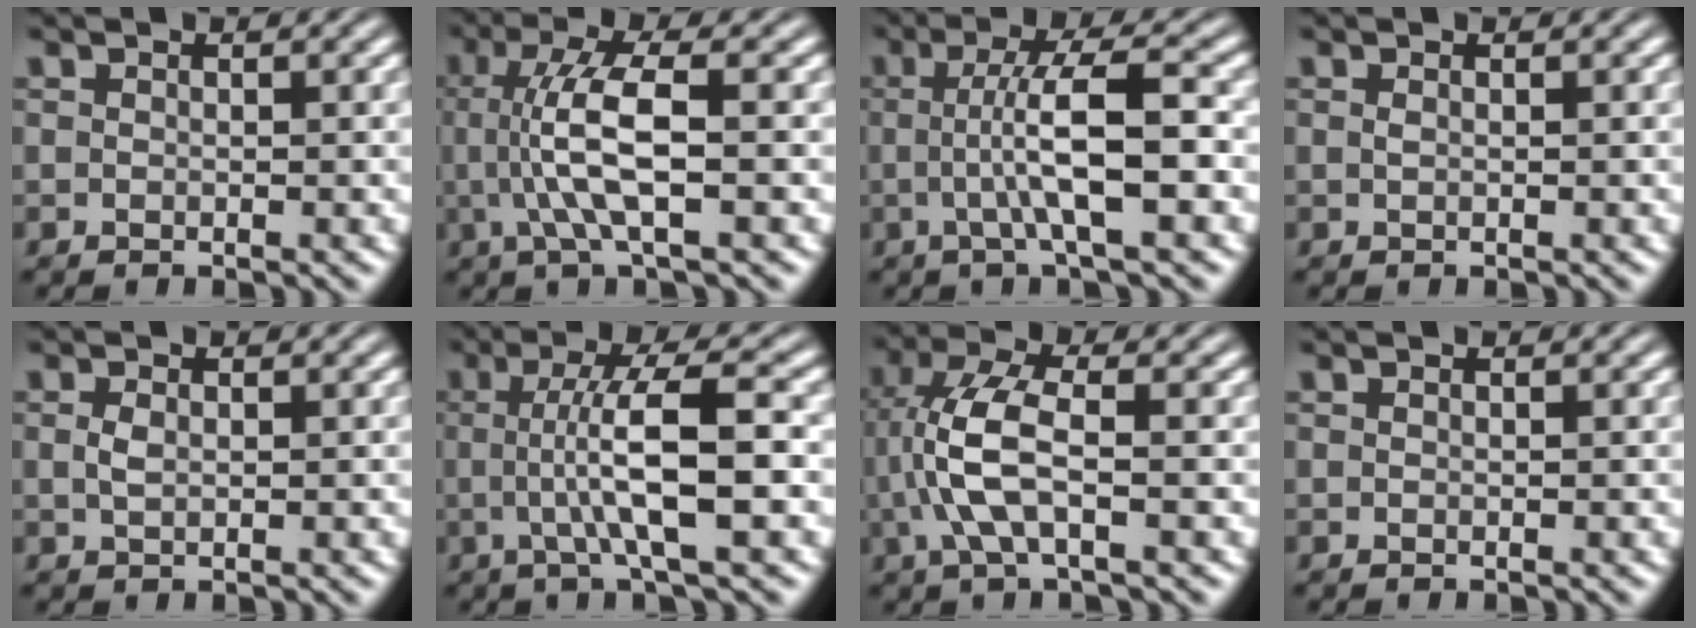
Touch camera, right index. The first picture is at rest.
{"total": 5.3, "force": [0.2, 0.5, 5.3], "torque": [-0.105, -0.006, 0.011]}
{"total": 5.0, "force": [-0.1, -0.1, 5.0], "torque": [-0.081, -0.001, 0.001]}
{"total": 1.0, "force": [-0.1, -1.0, 0.0], "torque": [0.000, -0.009, 0.007]}
{"total": 0.8, "force": [0.0, -0.7, 0.5], "torque": [-0.009, -0.011, 0.012]}
{"total": 5.7, "force": [0.2, -0.1, 5.7], "torque": [-0.094, -0.001, 0.006]}
{"total": 4.6, "force": [0.0, 1.0, 4.5], "torque": [-0.101, -0.006, 0.008]}
{"total": 0.0}